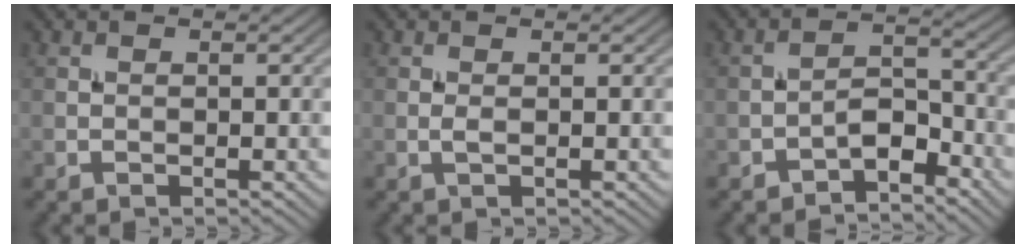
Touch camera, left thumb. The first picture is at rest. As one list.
[{"total": 0.8, "force": [0.0, 0.1, 0.7], "torque": [-0.020, 0.000, -0.001]}, {"total": 4.3, "force": [-3.1, 1.8, 2.4], "torque": [-0.036, 0.015, -0.062]}]